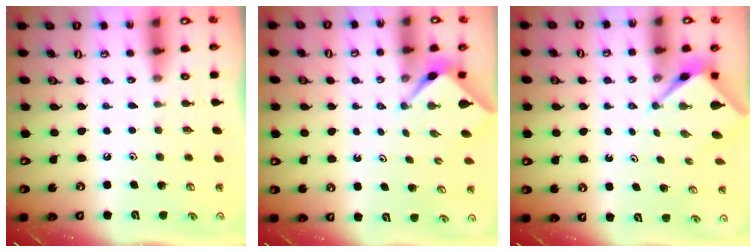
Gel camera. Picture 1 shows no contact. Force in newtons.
{"total": 2.3, "press": 2.3, "slide": 0.4}
{"total": 2.5, "press": 2.5, "slide": 0.1}